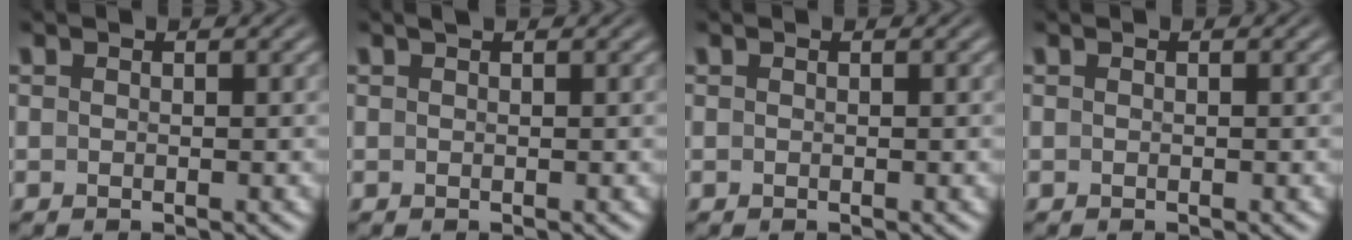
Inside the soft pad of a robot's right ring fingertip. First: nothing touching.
{"total": 0.5, "force": [0.5, -0.3, 0.1], "torque": [-0.001, 0.002, 0.009]}
{"total": 0.0}
{"total": 0.0}